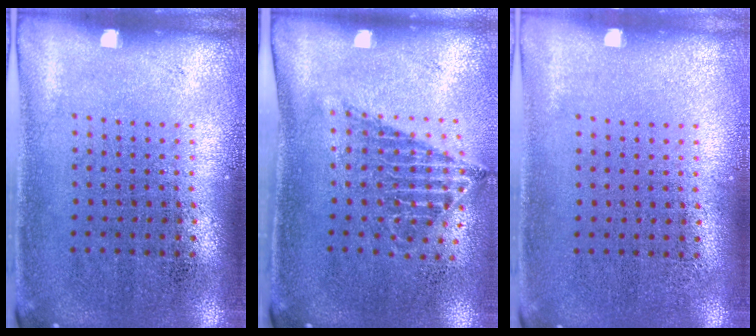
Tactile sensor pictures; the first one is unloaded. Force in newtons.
{"total": 1.5, "press": 1.1, "slide": 0.9}
{"total": 0.0}